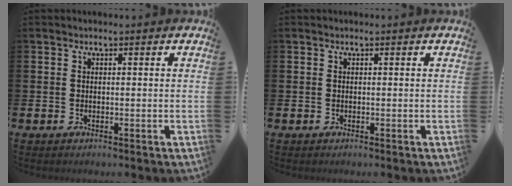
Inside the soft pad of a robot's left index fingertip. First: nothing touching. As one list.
[{"total": 0.0}]